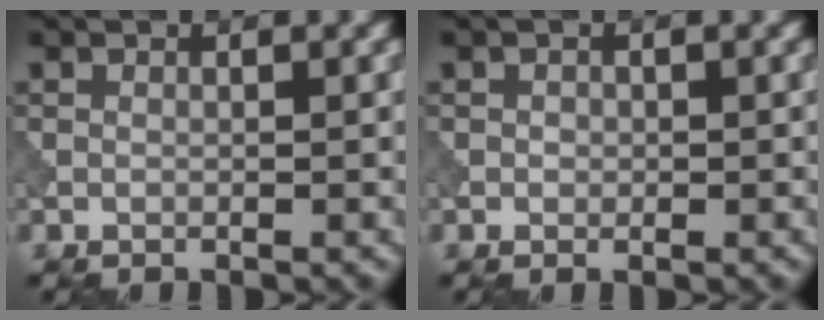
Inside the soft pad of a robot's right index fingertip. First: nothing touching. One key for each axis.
{"total": 0.6, "fx": 0.0, "fy": 0.5, "fz": 0.3, "tx": -0.003, "ty": -0.002, "tz": -0.002}